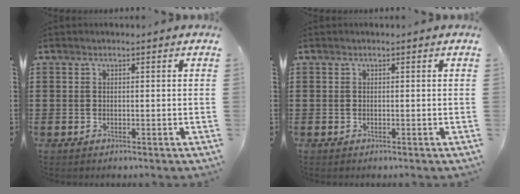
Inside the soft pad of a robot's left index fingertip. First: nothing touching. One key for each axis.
{"total": 0.0}